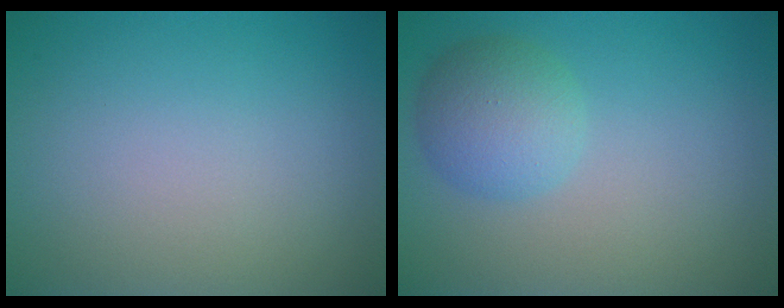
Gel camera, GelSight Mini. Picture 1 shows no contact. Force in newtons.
{"total": 3.7, "press": 3.7, "slide": 0.2}